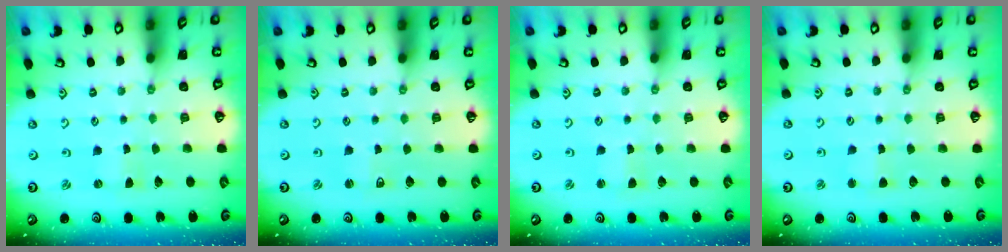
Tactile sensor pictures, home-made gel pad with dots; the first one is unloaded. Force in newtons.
{"total": 2.1, "press": 2.0, "slide": 0.4}
{"total": 1.1, "press": 1.0, "slide": 0.3}
{"total": 2.1, "press": 2.1, "slide": 0.2}